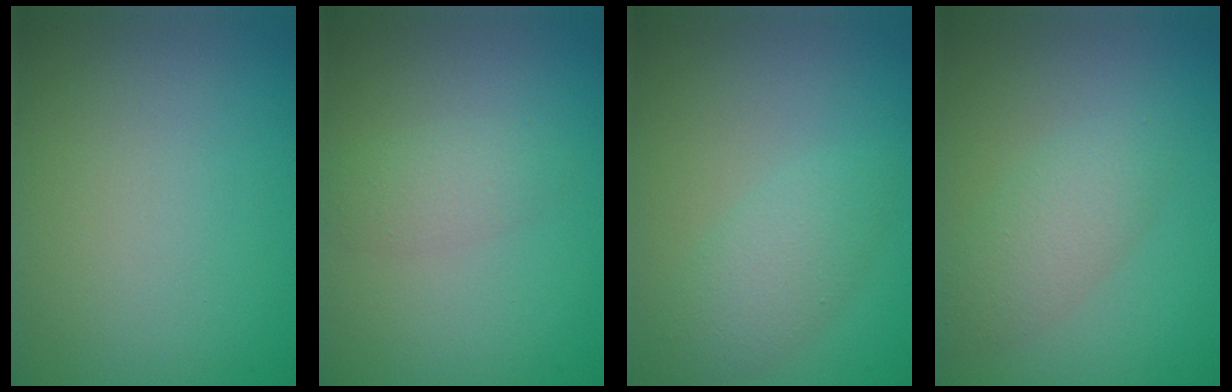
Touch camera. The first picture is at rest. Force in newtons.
{"total": 1.9, "press": 1.9, "slide": 0.1}
{"total": 2.9, "press": 2.9, "slide": 0.0}
{"total": 2.9, "press": 2.8, "slide": 0.3}